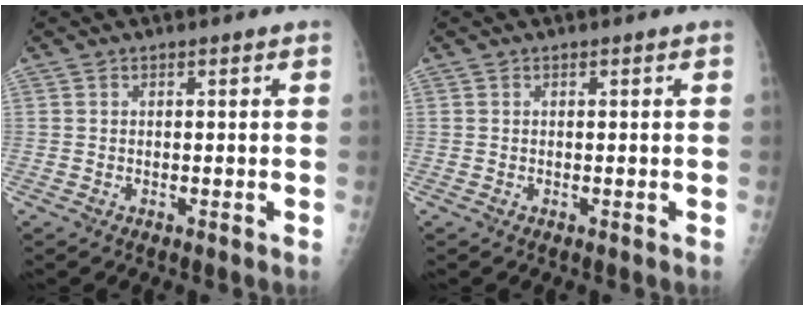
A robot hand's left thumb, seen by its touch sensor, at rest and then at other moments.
{"total": 0.0}